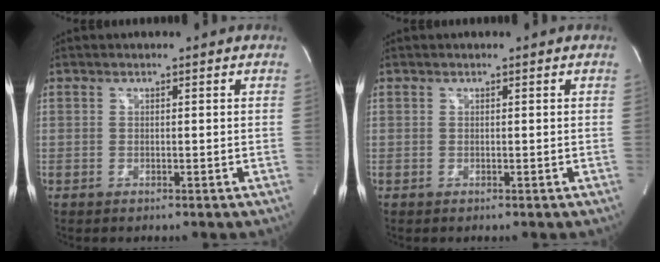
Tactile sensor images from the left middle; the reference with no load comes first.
{"total": 0.0}